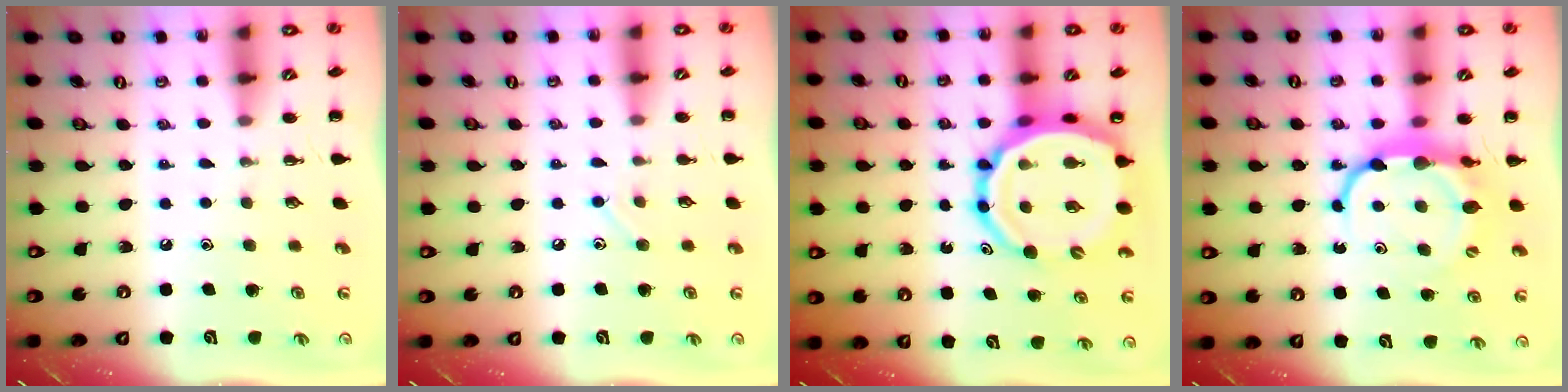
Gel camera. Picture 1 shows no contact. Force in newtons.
{"total": 6.7, "press": 6.4, "slide": 2.1}
{"total": 16.8, "press": 16.2, "slide": 4.3}
{"total": 7.7, "press": 7.6, "slide": 1.2}